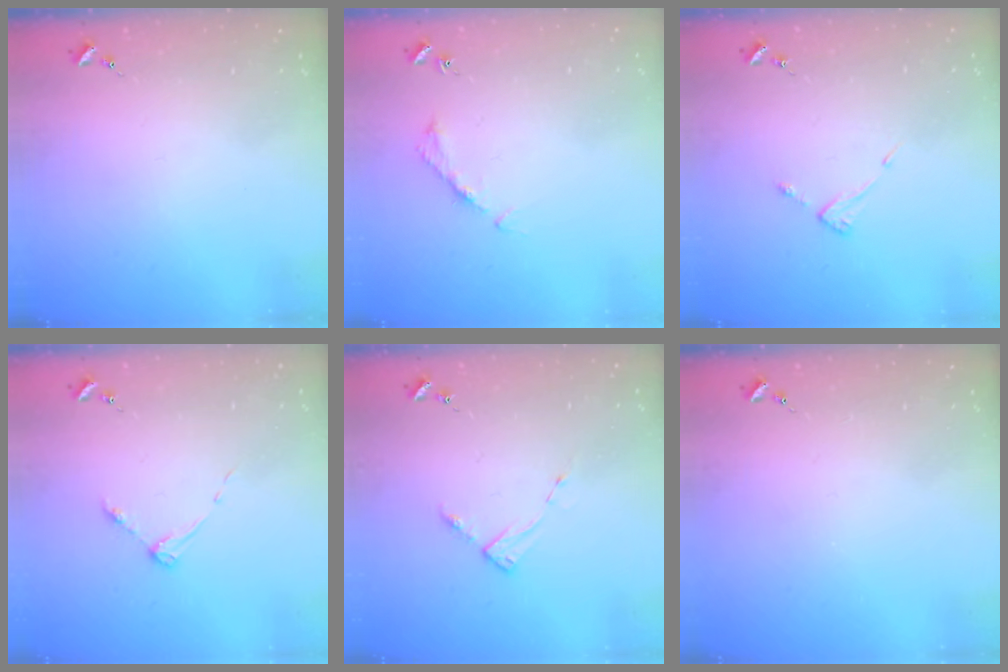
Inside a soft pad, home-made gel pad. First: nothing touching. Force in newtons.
{"total": 4.1, "press": 4.1, "slide": 0.3}
{"total": 3.6, "press": 3.6, "slide": 0.4}
{"total": 3.7, "press": 3.7, "slide": 0.4}
{"total": 2.8, "press": 2.8, "slide": 0.4}
{"total": 0.0}